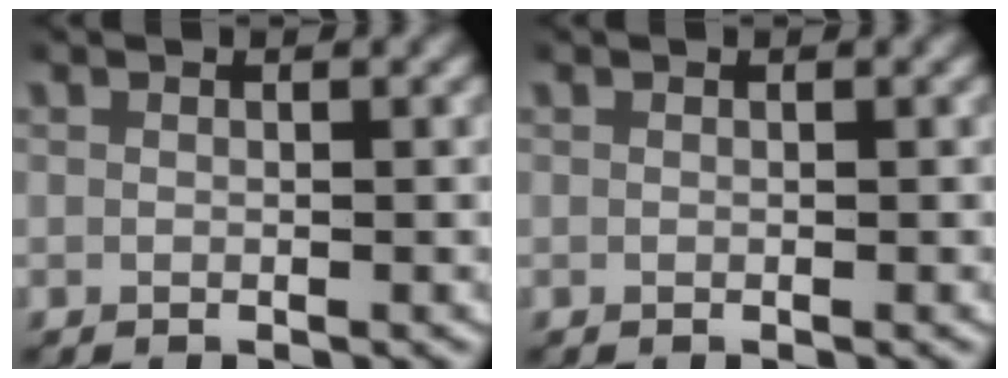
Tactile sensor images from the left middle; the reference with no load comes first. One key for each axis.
{"total": 0.0}